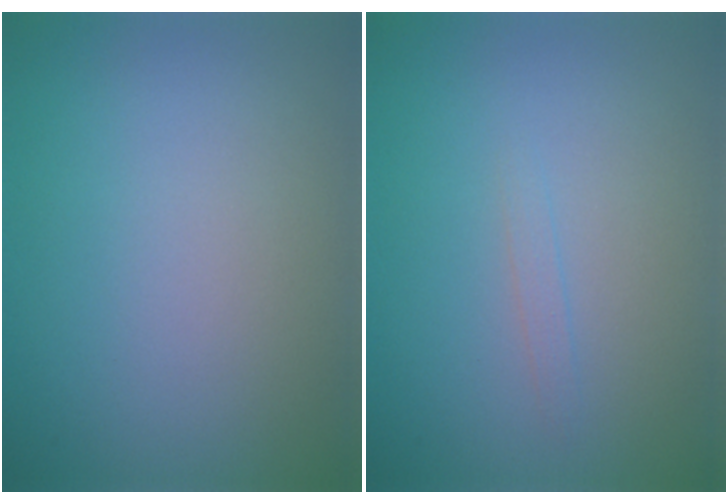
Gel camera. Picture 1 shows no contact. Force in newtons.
{"total": 0.7, "press": 0.7, "slide": 0.0}